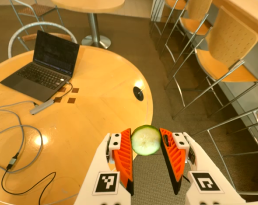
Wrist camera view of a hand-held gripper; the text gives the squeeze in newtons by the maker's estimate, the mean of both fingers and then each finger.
{"total": 9.9, "left": 10.2, "right": 9.5}